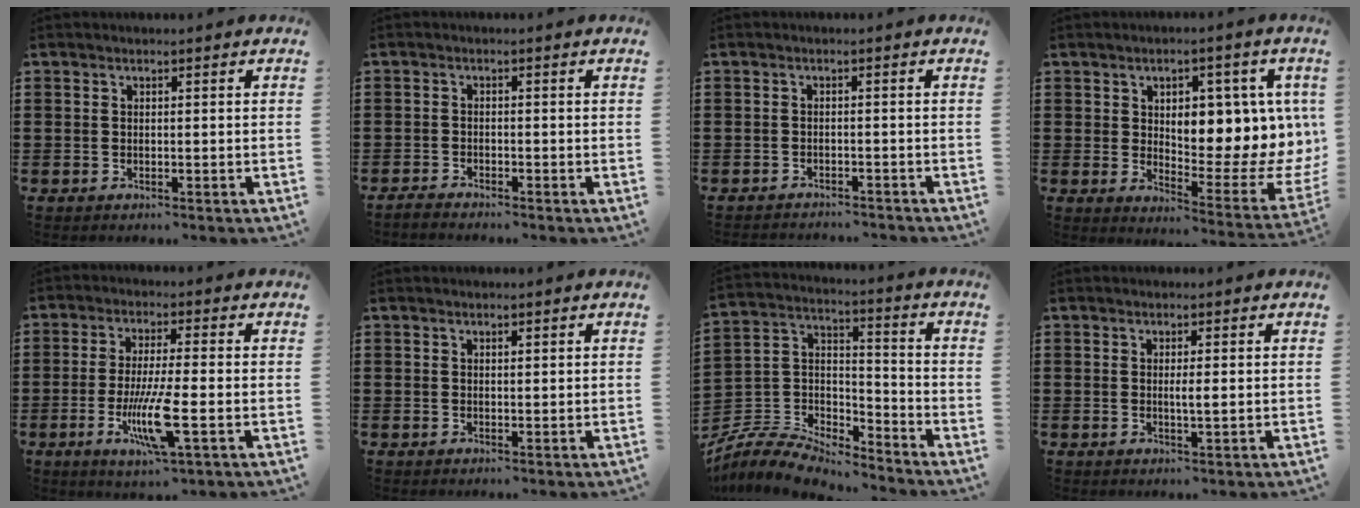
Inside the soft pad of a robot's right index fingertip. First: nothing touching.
{"total": 1.3, "force": [-1.3, 0.0, 0.0], "torque": [-0.004, 0.001, -0.027]}
{"total": 1.5, "force": [-1.5, 0.0, 0.0], "torque": [-0.005, 0.002, -0.031]}
{"total": 8.4, "force": [3.0, 3.9, 6.8], "torque": [-0.096, -0.035, 0.042]}
{"total": 9.2, "force": [-2.7, 1.4, 8.7], "torque": [-0.172, -0.018, -0.051]}
{"total": 0.6, "force": [0.4, 0.3, 0.3], "torque": [-0.007, 0.001, 0.007]}
{"total": 8.1, "force": [-7.6, 1.9, 2.1], "torque": [-0.057, 0.006, -0.155]}
{"total": 1.6, "force": [0.0, 0.0, 1.6], "torque": [-0.031, -0.004, -0.001]}